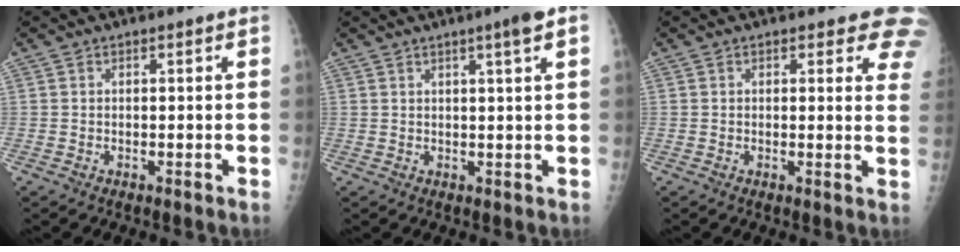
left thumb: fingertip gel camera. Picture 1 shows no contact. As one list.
[{"total": 4.3, "force": [2.3, -0.3, 3.7], "torque": [-0.057, -0.008, 0.033]}, {"total": 7.8, "force": [6.7, 2.9, 2.8], "torque": [0.016, -0.028, 0.048]}]